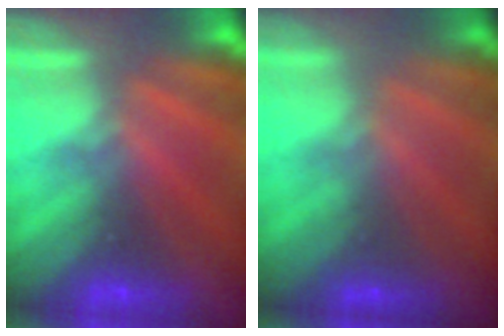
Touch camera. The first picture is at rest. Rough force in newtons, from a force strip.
{"total": 1.2}